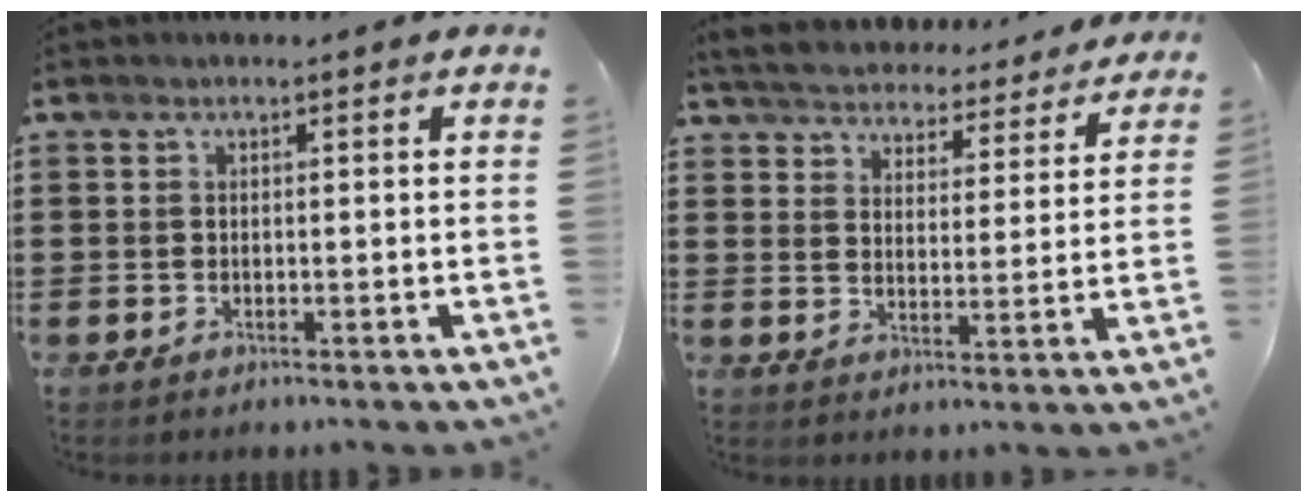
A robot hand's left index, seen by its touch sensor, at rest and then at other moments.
{"total": 5.2, "force": [5.2, 0.2, 0.0], "torque": [-0.031, -0.039, 0.088]}